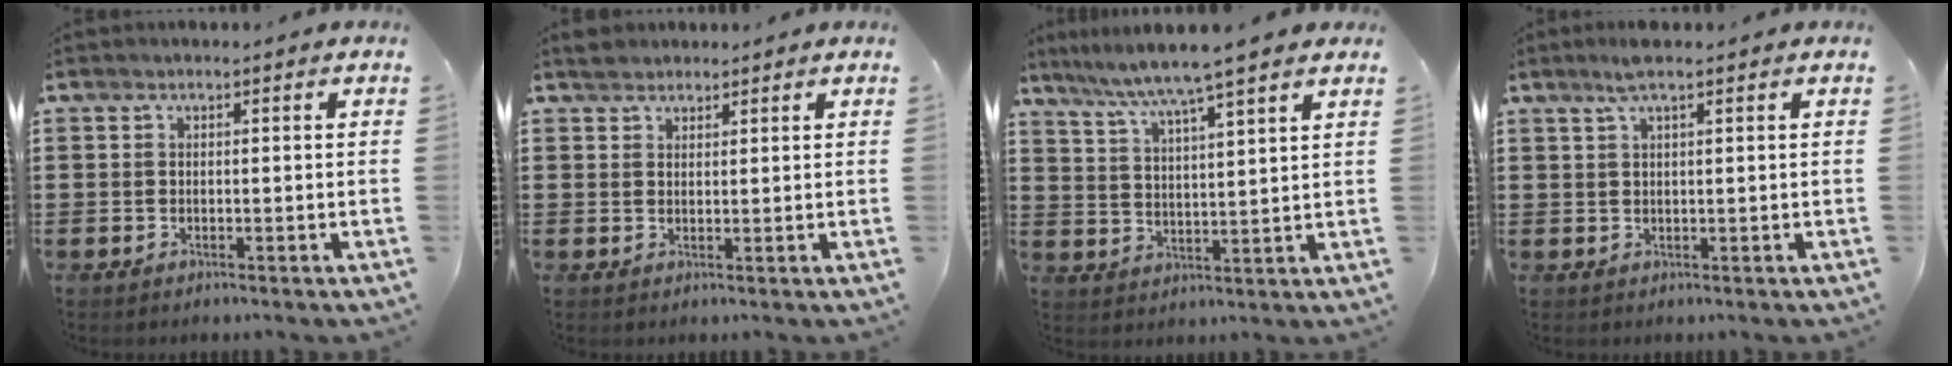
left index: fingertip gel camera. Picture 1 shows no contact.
{"total": 1.8, "force": [1.7, 0.8, 0.0], "torque": [-0.005, 0.006, 0.034]}
{"total": 5.8, "force": [5.0, -0.9, 2.9], "torque": [-0.076, -0.030, 0.080]}
{"total": 2.8, "force": [1.8, 0.2, 2.1], "torque": [-0.045, 0.003, 0.031]}